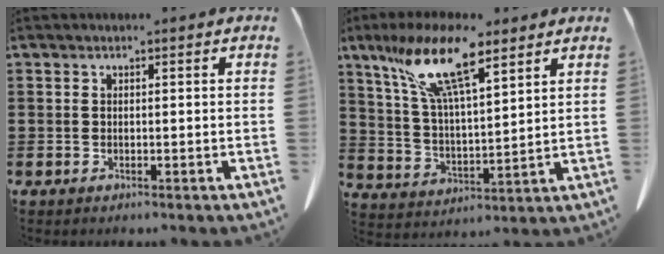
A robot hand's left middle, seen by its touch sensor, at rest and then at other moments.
{"total": 13.9, "force": [9.2, 3.7, 9.8], "torque": [-0.217, -0.019, 0.162]}